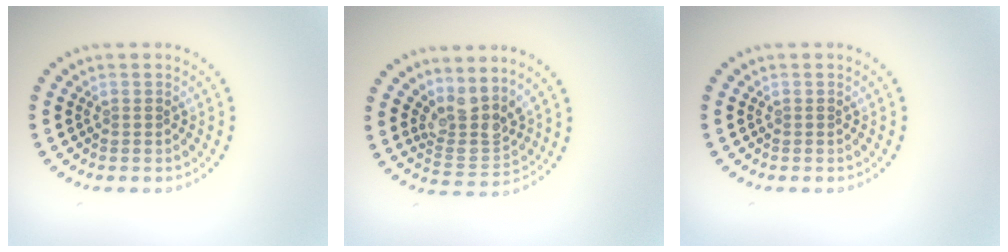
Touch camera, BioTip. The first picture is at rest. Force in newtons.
{"total": 3.6, "press": 2.7, "slide": 2.4}
{"total": 0.0}